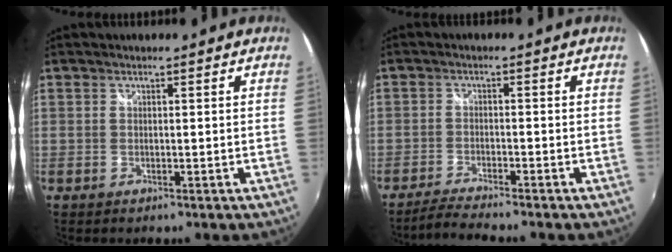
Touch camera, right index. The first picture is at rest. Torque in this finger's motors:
{"motor_torque": [-0.07, 0.04, -0.20, -0.02]}